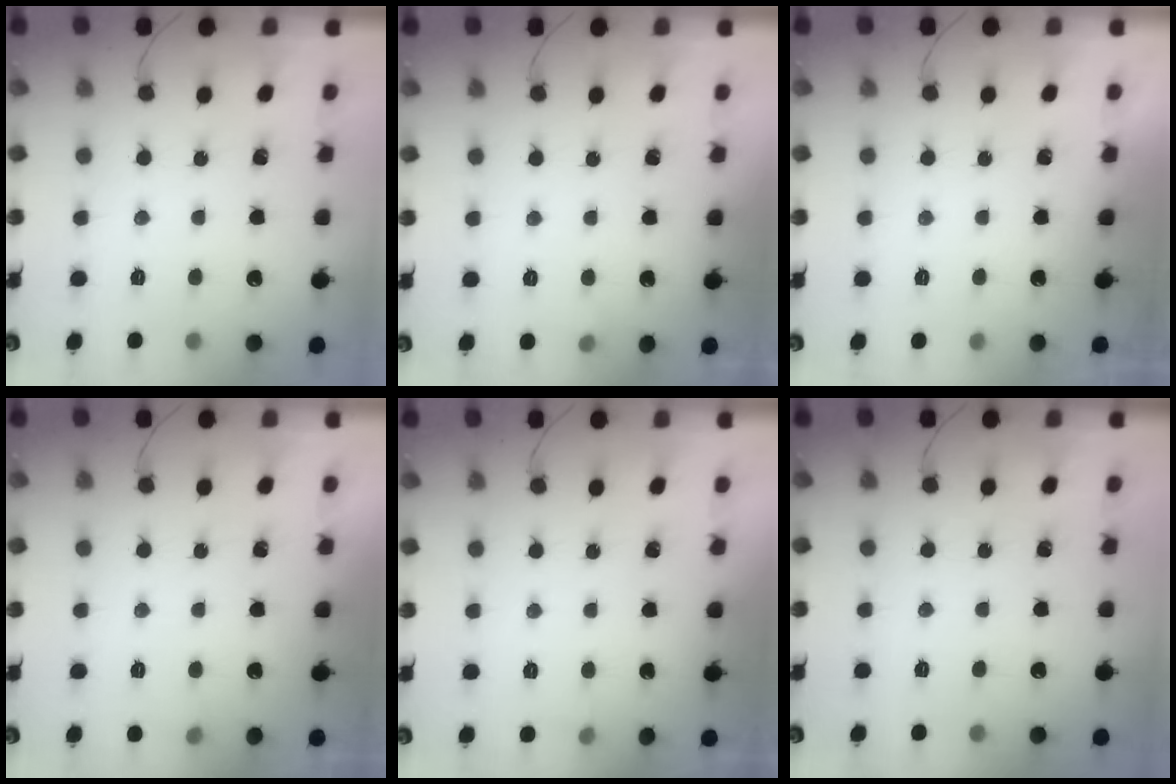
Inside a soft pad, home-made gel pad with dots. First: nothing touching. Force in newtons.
{"total": 3.3, "press": 3.1, "slide": 1.2}
{"total": 0.0}
{"total": 3.7, "press": 3.4, "slide": 1.4}
{"total": 2.5, "press": 2.3, "slide": 1.1}
{"total": 0.0}